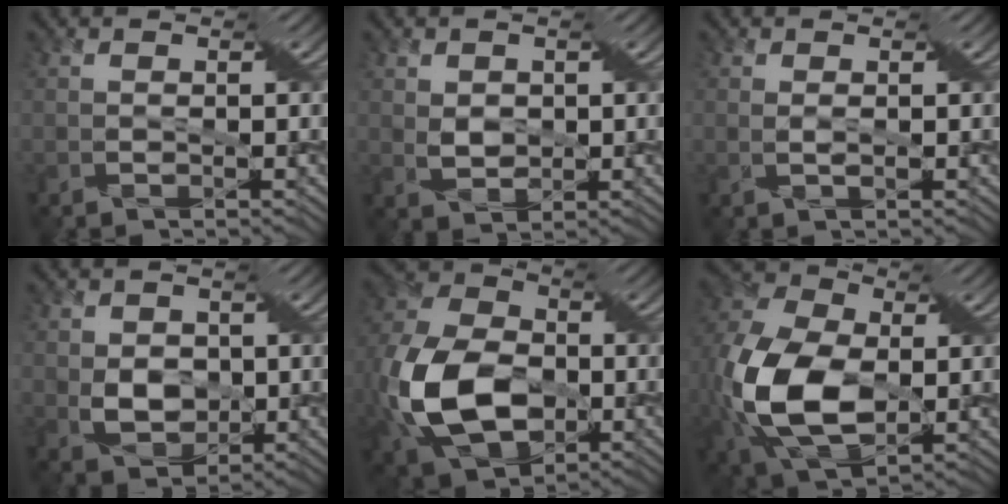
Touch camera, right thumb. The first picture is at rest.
{"total": 2.5, "force": [0.9, 1.7, 1.5], "torque": [-0.053, -0.003, 0.016]}
{"total": 1.3, "force": [0.2, 0.2, 1.2], "torque": [-0.028, -0.002, 0.007]}
{"total": 4.6, "force": [0.2, 3.4, 3.1], "torque": [-0.084, -0.007, -0.001]}
{"total": 15.5, "force": [-3.6, 10.2, 11.0], "torque": [-0.291, -0.029, -0.071]}
{"total": 16.0, "force": [-2.3, 9.8, 12.5], "torque": [-0.316, -0.026, -0.041]}